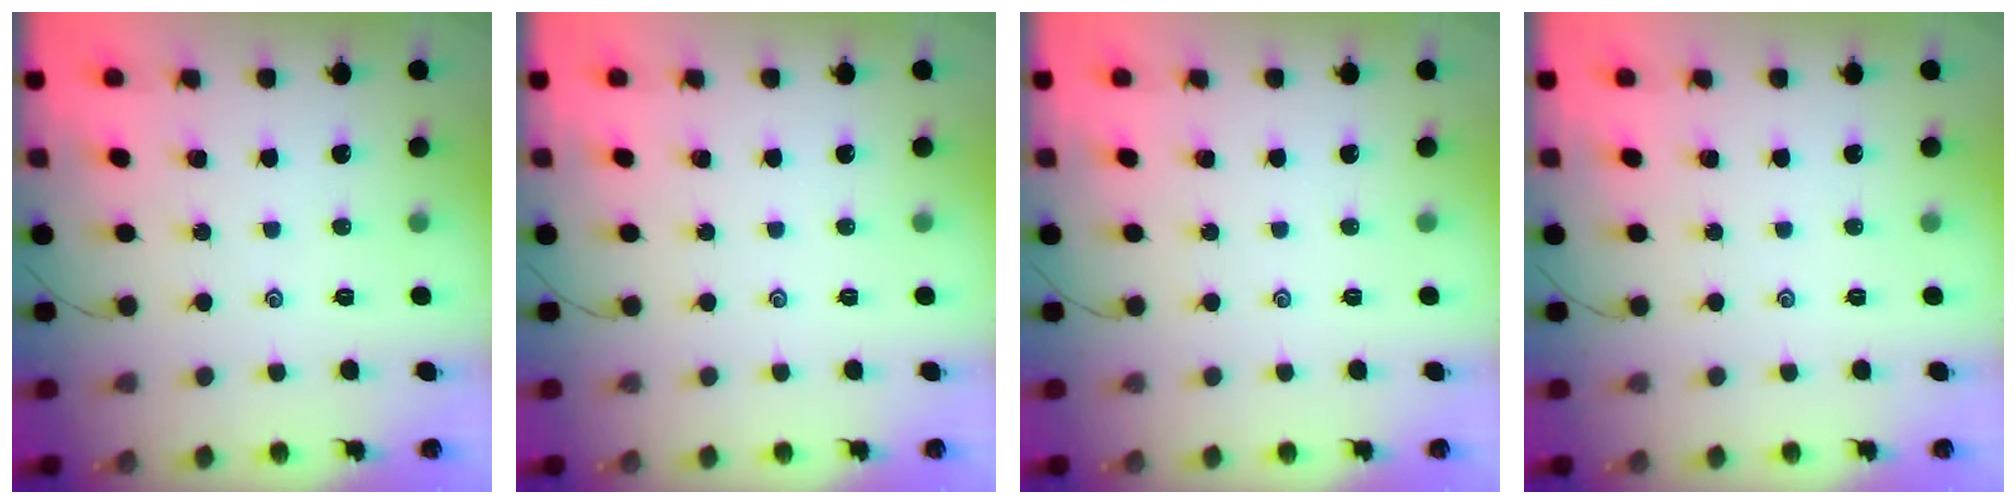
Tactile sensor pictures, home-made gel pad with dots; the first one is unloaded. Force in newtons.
{"total": 0.0}
{"total": 0.0}
{"total": 0.0}